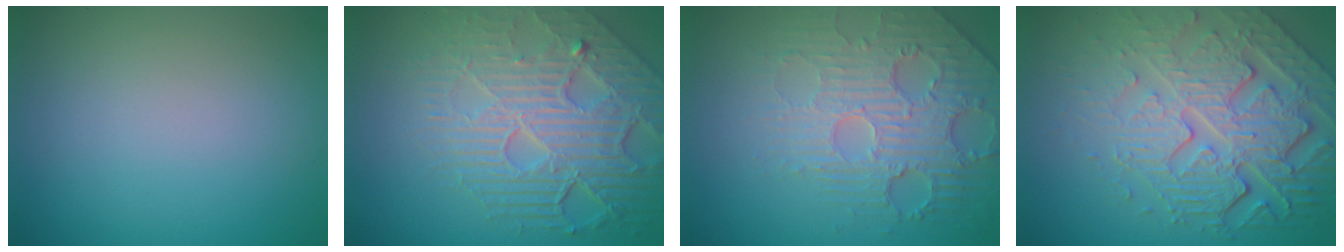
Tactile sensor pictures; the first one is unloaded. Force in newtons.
{"total": 8.6, "press": 5.8, "slide": 6.4}
{"total": 4.5, "press": 4.1, "slide": 1.7}
{"total": 8.5, "press": 5.9, "slide": 6.2}